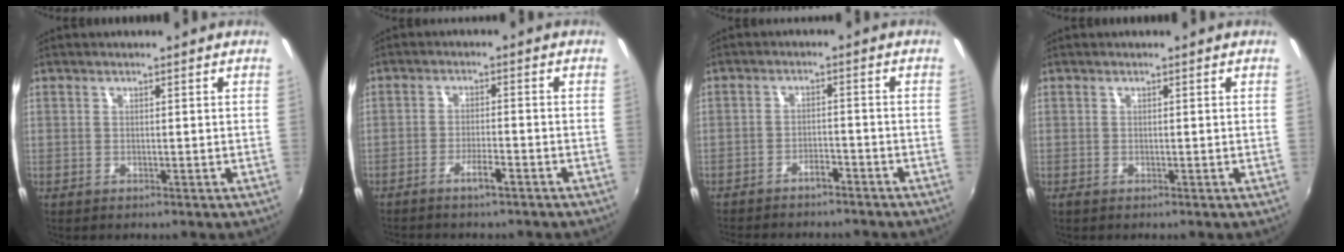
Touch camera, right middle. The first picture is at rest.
{"total": 3.4, "force": [-2.7, 0.3, 2.1], "torque": [-0.053, 0.003, -0.047]}
{"total": 8.3, "force": [-7.4, 2.1, 3.1], "torque": [-0.078, -0.002, -0.104]}
{"total": 0.0}